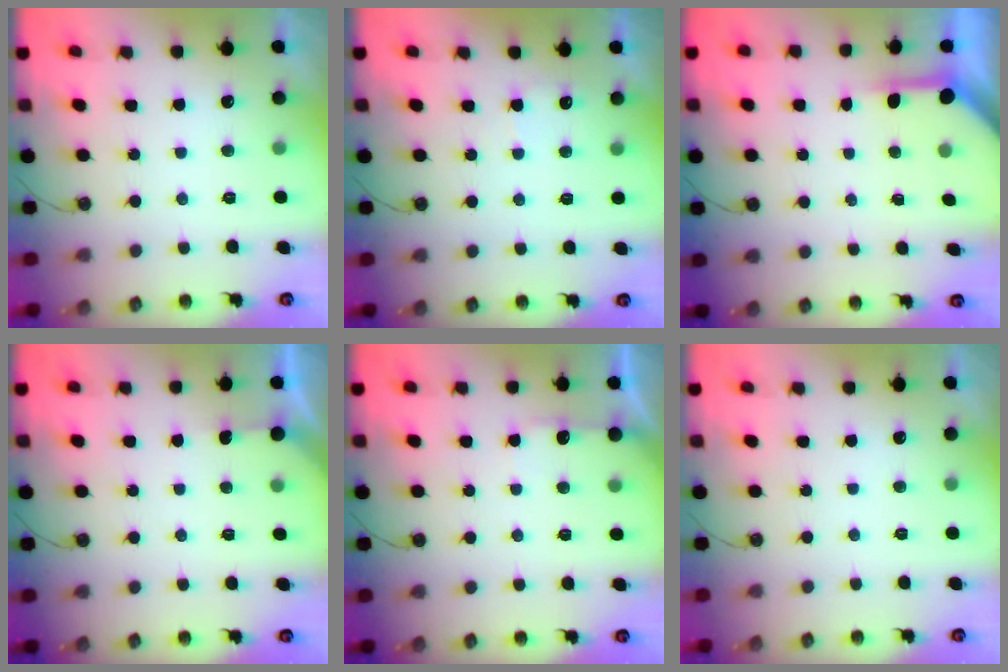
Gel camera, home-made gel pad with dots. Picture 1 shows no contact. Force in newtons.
{"total": 3.4, "press": 3.4, "slide": 0.3}
{"total": 3.9, "press": 3.9, "slide": 0.4}
{"total": 3.0, "press": 3.0, "slide": 0.3}
{"total": 5.2, "press": 5.1, "slide": 0.7}
{"total": 0.0}